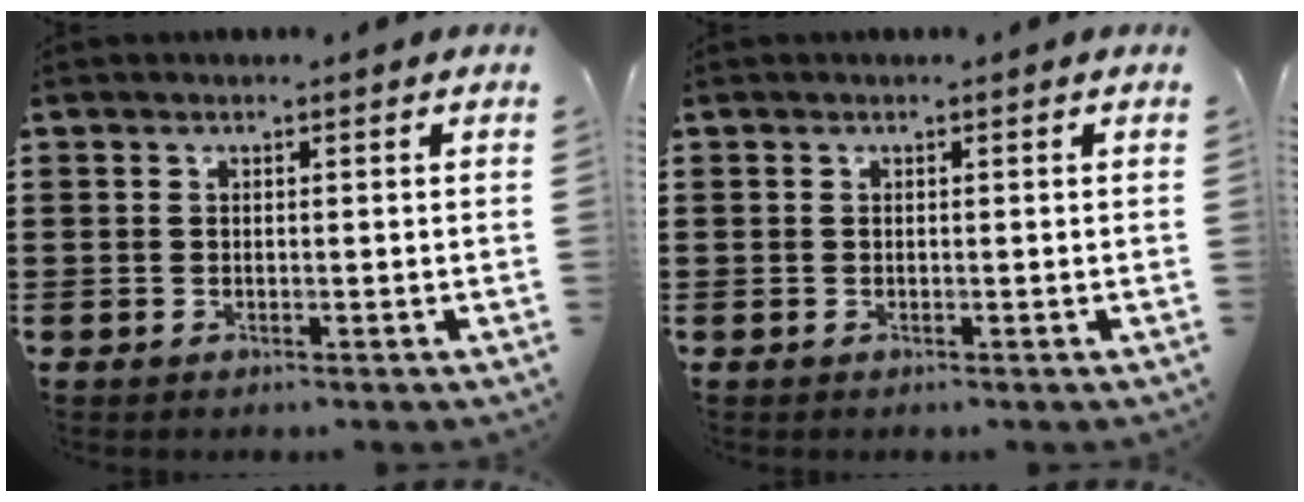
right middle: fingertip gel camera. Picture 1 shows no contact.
{"total": 0.0}